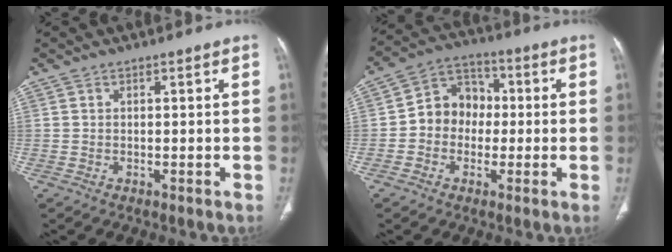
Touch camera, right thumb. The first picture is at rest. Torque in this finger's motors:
{"motor_torque": [1.17, 1.11, 0.87, -0.21, 0.03]}